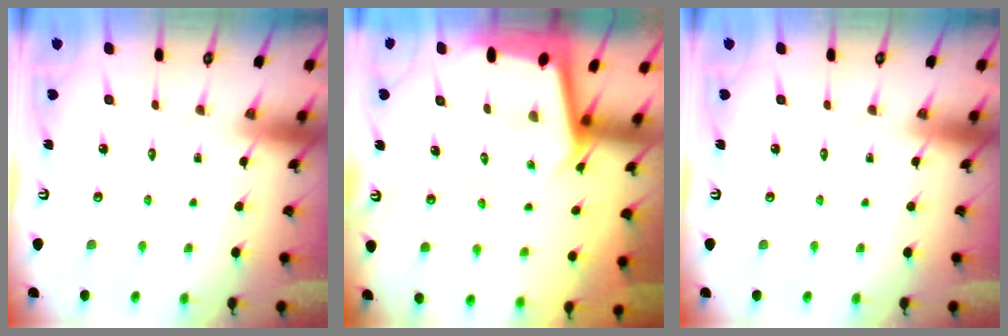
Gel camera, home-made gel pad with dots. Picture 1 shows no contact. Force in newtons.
{"total": 2.3, "press": 2.3, "slide": 0.1}
{"total": 0.0}